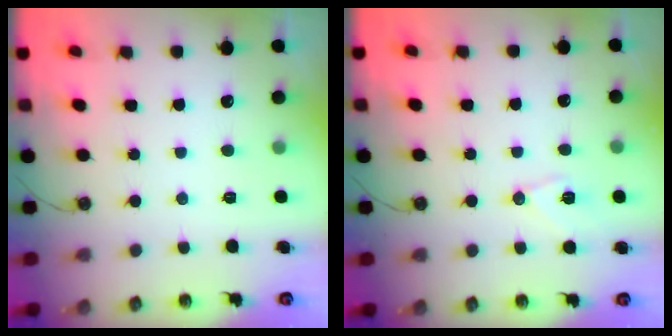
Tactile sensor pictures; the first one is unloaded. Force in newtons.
{"total": 8.3, "press": 8.2, "slide": 1.1}